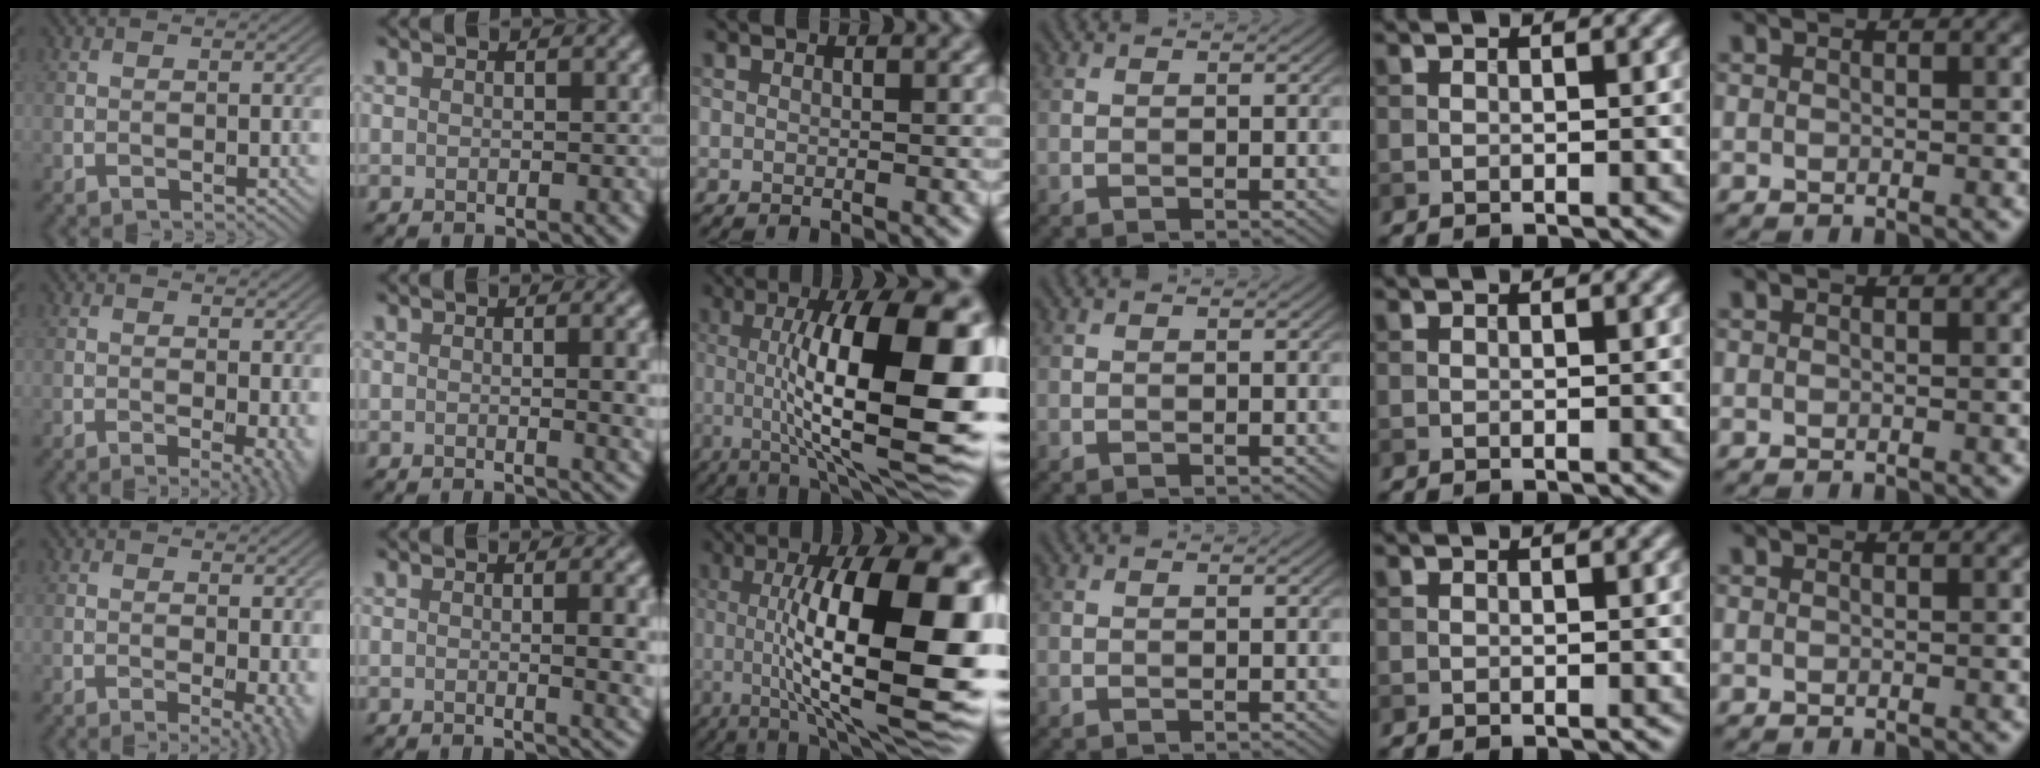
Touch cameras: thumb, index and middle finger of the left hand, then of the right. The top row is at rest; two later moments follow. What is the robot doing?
{"motion": "screw", "object": "dispenser bottle"}